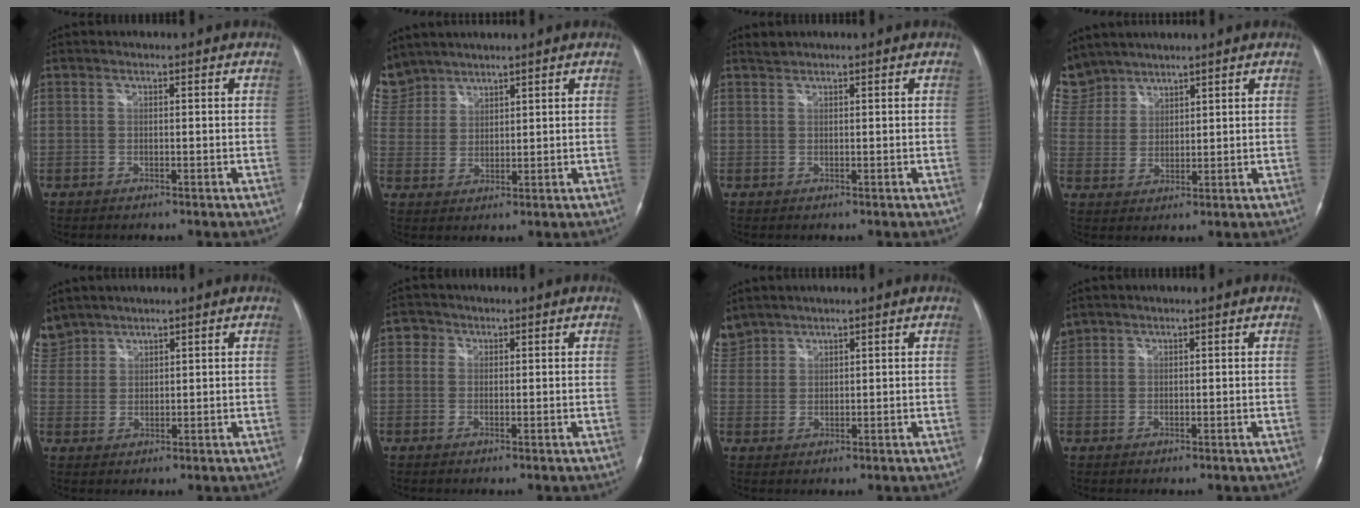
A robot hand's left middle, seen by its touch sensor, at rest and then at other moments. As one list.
[{"total": 8.1, "force": [7.0, 4.0, 0.6], "torque": [-0.033, 0.013, 0.156]}, {"total": 0.7, "force": [0.7, 0.1, -0.1], "torque": [-0.001, 0.008, 0.015]}, {"total": 9.2, "force": [8.0, 4.4, 0.7], "torque": [-0.042, 0.016, 0.177]}, {"total": 6.1, "force": [5.4, 2.9, 0.4], "torque": [-0.021, 0.015, 0.121]}, {"total": 1.7, "force": [0.6, 1.5, 0.3], "torque": [0.000, 0.005, 0.004]}, {"total": 4.6, "force": [4.2, 1.8, 0.1], "torque": [-0.012, 0.017, 0.095]}, {"total": 1.8, "force": [1.6, 0.8, 0.0], "torque": [-0.008, 0.016, 0.035]}]